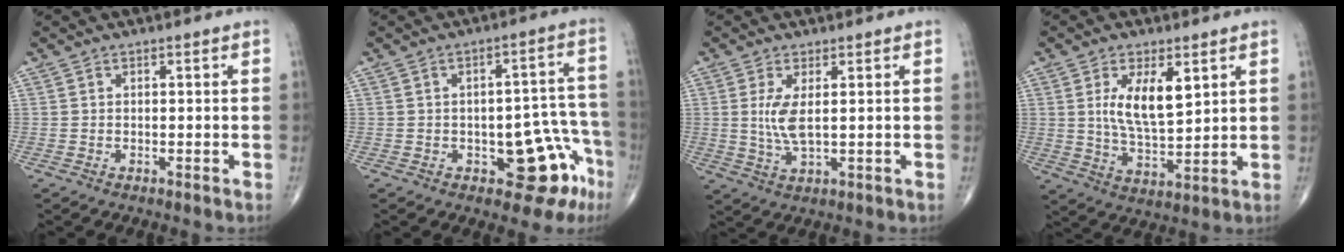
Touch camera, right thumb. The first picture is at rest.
{"total": 11.7, "force": [-5.3, 5.9, 8.6], "torque": [-0.048, 0.045, -0.061]}
{"total": 5.1, "force": [0.9, 1.6, 4.7], "torque": [-0.107, -0.017, 0.023]}
{"total": 10.0, "force": [3.4, 4.3, 8.4], "torque": [-0.134, -0.024, 0.070]}